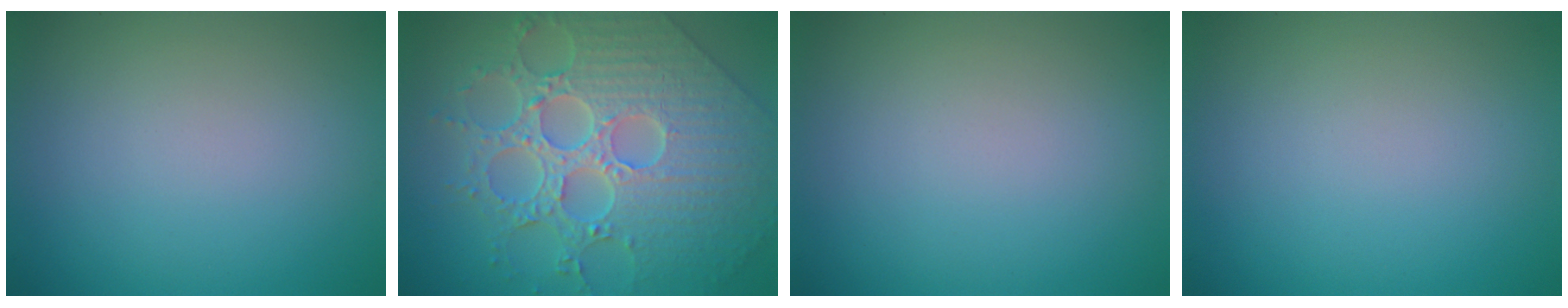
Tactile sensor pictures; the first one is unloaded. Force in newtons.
{"total": 9.4, "press": 6.9, "slide": 6.4}
{"total": 0.0}
{"total": 0.0}